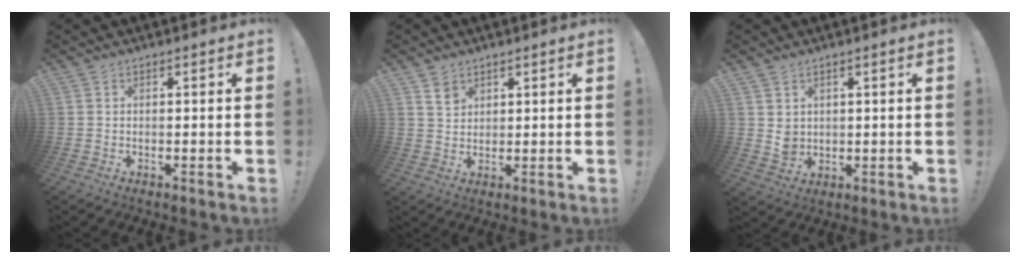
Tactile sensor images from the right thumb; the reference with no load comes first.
{"total": 4.3, "force": [2.8, 3.0, 1.1], "torque": [-0.003, -0.017, 0.050]}
{"total": 4.3, "force": [2.0, 3.5, 1.7], "torque": [-0.015, -0.011, 0.036]}